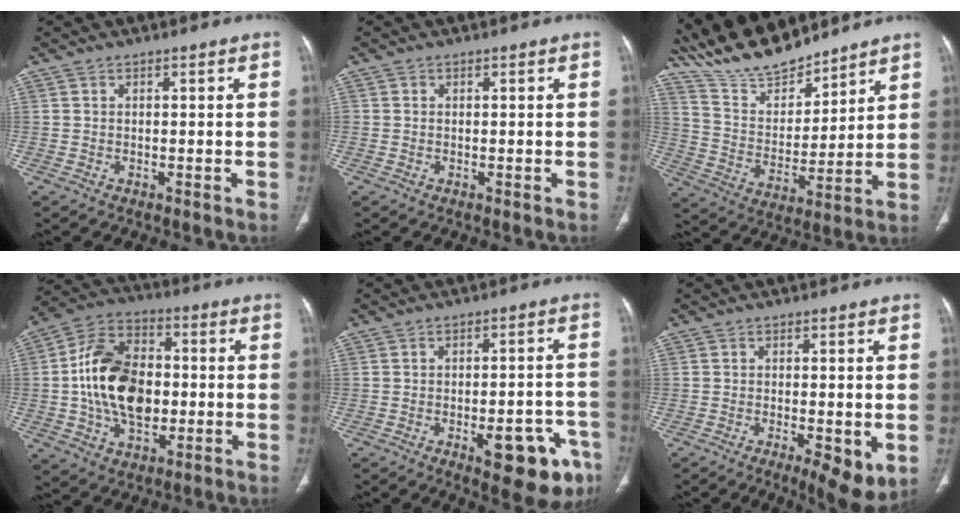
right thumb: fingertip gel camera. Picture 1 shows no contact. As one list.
[{"total": 0.0}, {"total": 15.5, "force": [14.1, 4.3, 4.8], "torque": [-0.063, -0.073, 0.270]}, {"total": 18.0, "force": [-0.8, 12.0, 13.3], "torque": [-0.213, 0.023, -0.012]}, {"total": 13.2, "force": [-6.0, 5.2, 10.5], "torque": [-0.098, 0.025, -0.067]}, {"total": 7.5, "force": [-2.0, 2.4, 6.8], "torque": [-0.100, -0.021, -0.028]}]